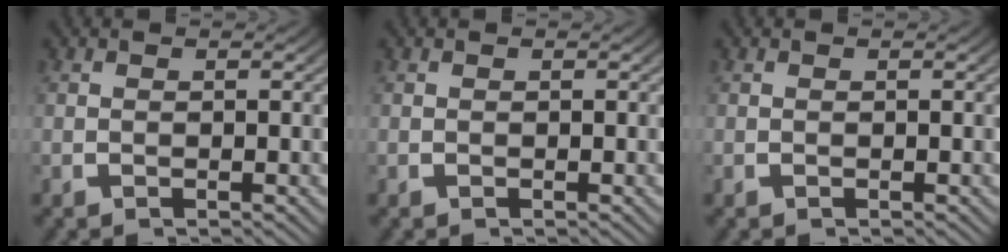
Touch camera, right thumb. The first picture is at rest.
{"total": 0.0}
{"total": 0.0}